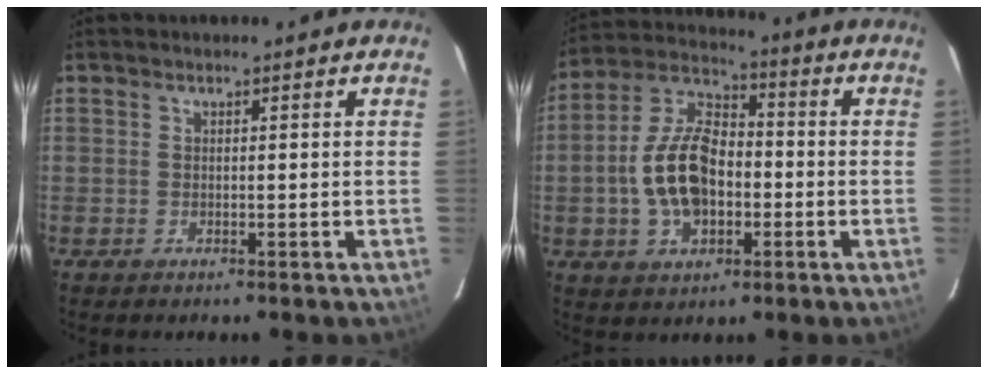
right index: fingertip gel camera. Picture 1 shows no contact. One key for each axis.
{"total": 13.9, "fx": -2.4, "fy": 8.3, "fz": 10.8, "tx": -0.219, "ty": 0.021, "tz": -0.040}